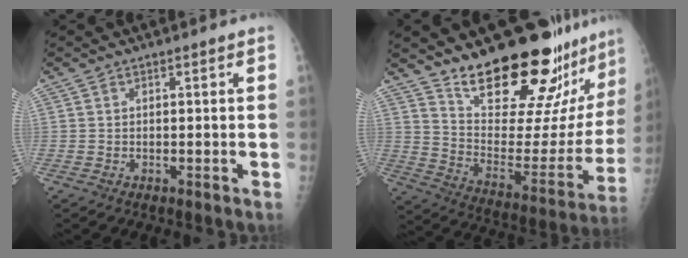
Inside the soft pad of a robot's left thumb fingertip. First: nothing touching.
{"total": 27.9, "force": [23.3, 7.0, 13.6], "torque": [-0.171, -0.167, 0.330]}